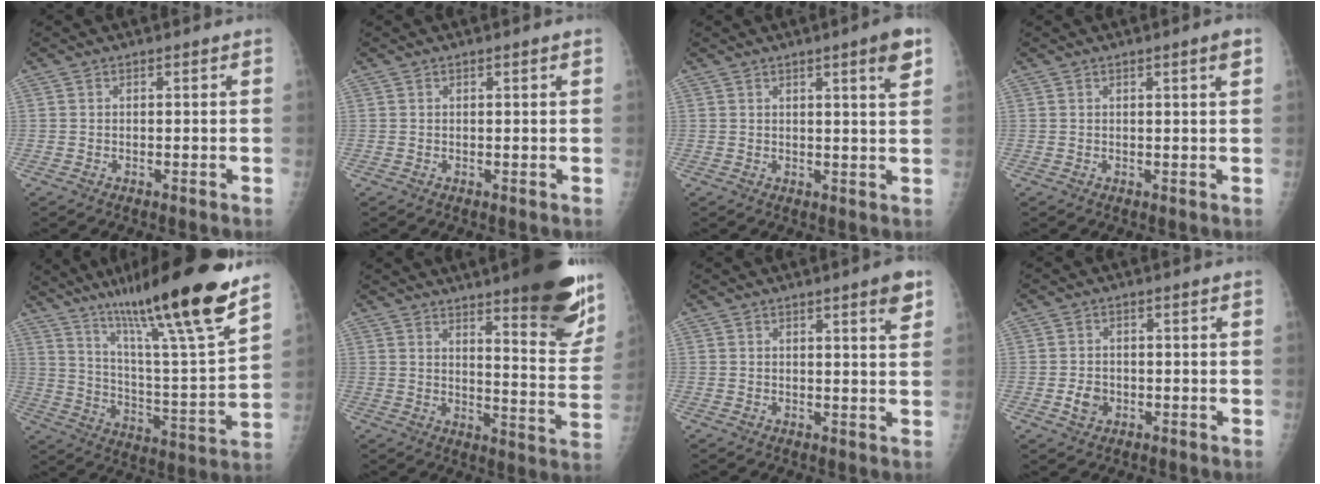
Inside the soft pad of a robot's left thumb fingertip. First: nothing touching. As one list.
[{"total": 0.8, "force": [0.4, 0.0, 0.7], "torque": [-0.011, 0.000, 0.006]}, {"total": 5.3, "force": [2.8, 0.2, 4.5], "torque": [-0.060, -0.015, 0.037]}, {"total": 2.1, "force": [1.1, -0.1, 1.8], "torque": [-0.028, -0.004, 0.015]}, {"total": 25.9, "force": [17.5, 2.4, 18.9], "torque": [-0.289, -0.059, 0.289]}, {"total": 20.5, "force": [13.8, 4.1, 14.5], "torque": [-0.160, -0.088, 0.182]}, {"total": 4.5, "force": [2.6, 0.5, 3.7], "torque": [-0.045, -0.013, 0.032]}, {"total": 3.1, "force": [-0.9, 2.4, 1.6], "torque": [-0.022, 0.006, -0.012]}]